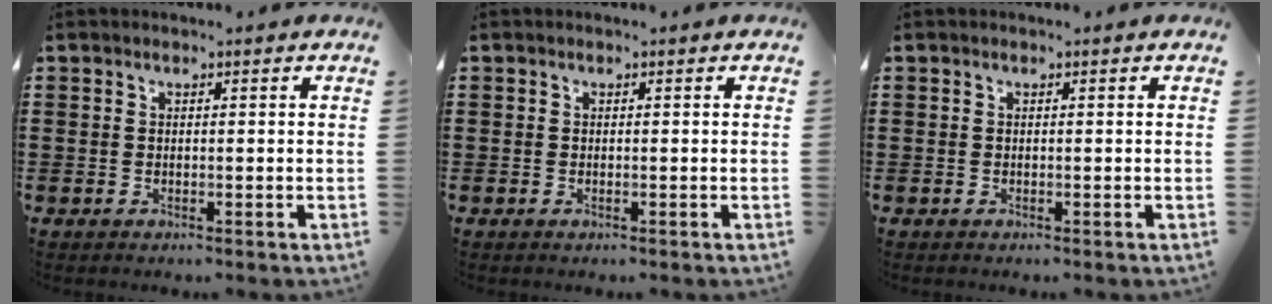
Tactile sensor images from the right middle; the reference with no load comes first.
{"total": 0.0}
{"total": 0.0}